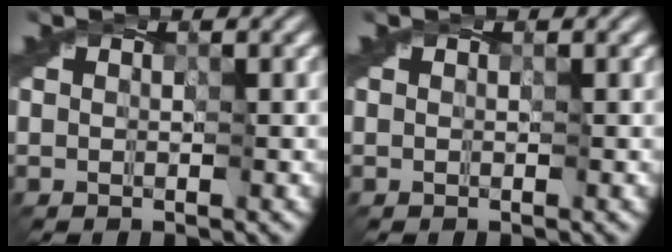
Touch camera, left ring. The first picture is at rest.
{"total": 0.0}